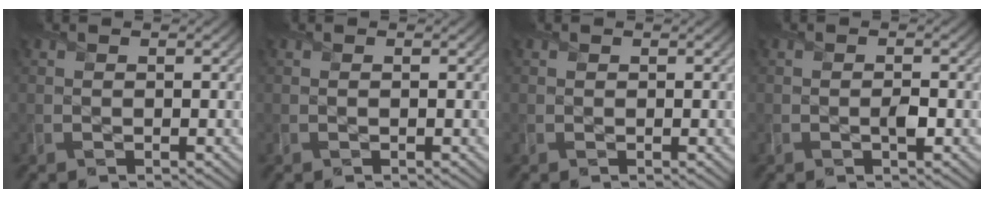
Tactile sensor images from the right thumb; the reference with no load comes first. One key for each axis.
{"total": 0.0}
{"total": 0.0}
{"total": 1.1, "fx": -0.4, "fy": 0.5, "fz": 1.0, "tx": -0.014, "ty": -0.002, "tz": -0.007}